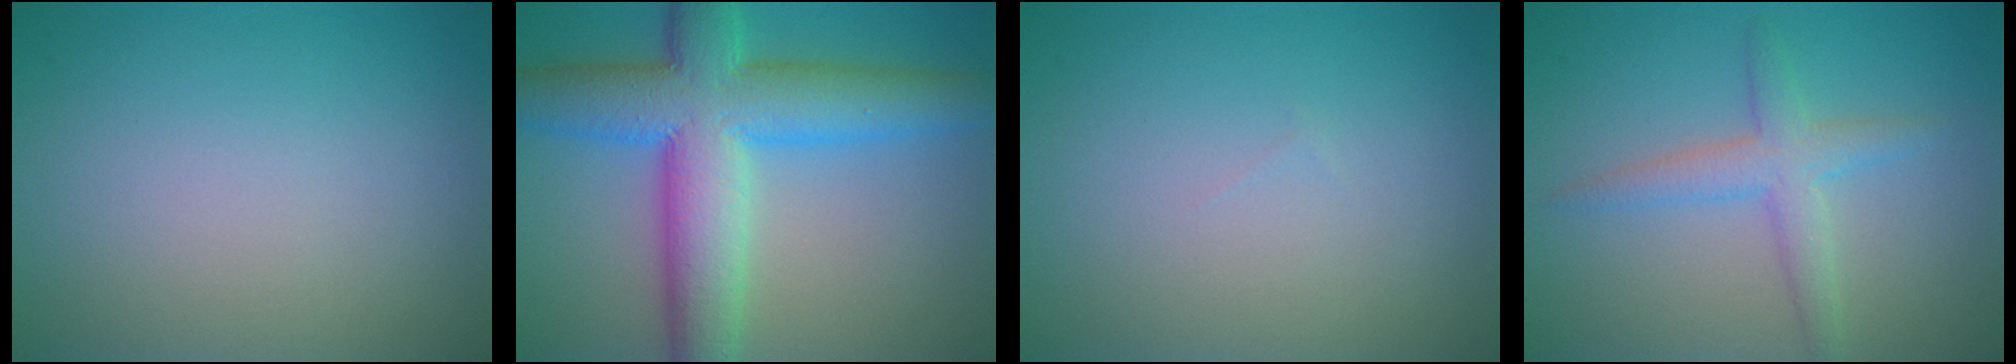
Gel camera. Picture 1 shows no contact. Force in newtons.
{"total": 10.7, "press": 10.7, "slide": 0.1}
{"total": 0.0}
{"total": 2.9, "press": 2.9, "slide": 0.1}